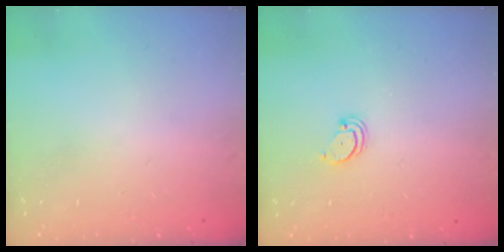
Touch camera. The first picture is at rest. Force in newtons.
{"total": 2.0, "press": 2.0, "slide": 0.2}